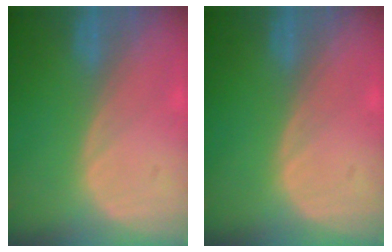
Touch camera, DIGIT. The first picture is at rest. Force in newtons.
{"total": 0.0}